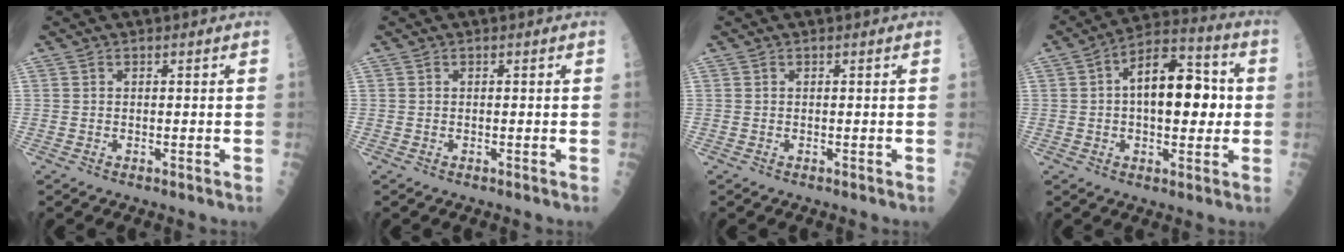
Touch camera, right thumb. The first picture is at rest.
{"total": 0.0}
{"total": 0.0}
{"total": 15.9, "force": [1.2, 8.3, 13.5], "torque": [-0.177, 0.026, 0.012]}